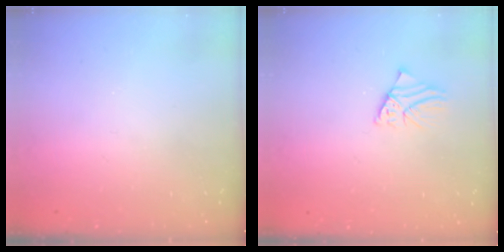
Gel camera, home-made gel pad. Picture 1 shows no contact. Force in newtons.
{"total": 1.7, "press": 1.7, "slide": 0.1}